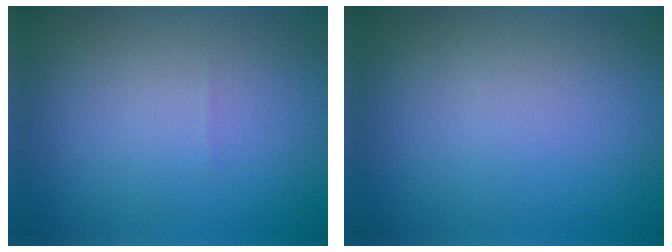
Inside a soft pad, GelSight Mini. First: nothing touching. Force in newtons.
{"total": 0.0}